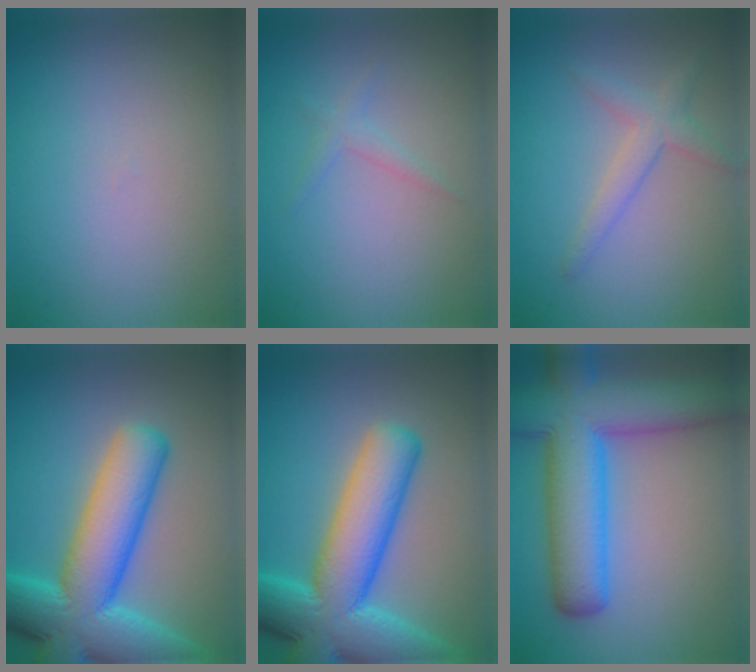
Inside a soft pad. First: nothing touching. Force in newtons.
{"total": 1.1, "press": 1.1, "slide": 0.0}
{"total": 2.4, "press": 2.4, "slide": 0.2}
{"total": 12.4, "press": 12.4, "slide": 0.5}
{"total": 12.4, "press": 12.4, "slide": 0.5}
{"total": 11.0, "press": 11.0, "slide": 0.4}